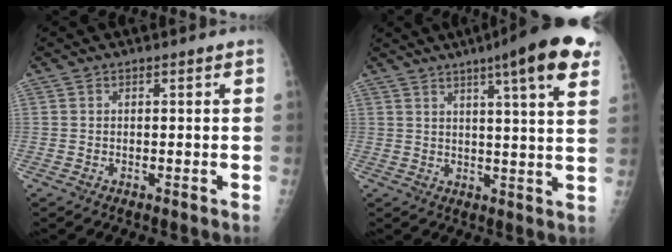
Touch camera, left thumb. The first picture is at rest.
{"total": 15.4, "force": [8.7, 1.7, 12.7], "torque": [-0.162, -0.022, 0.103]}